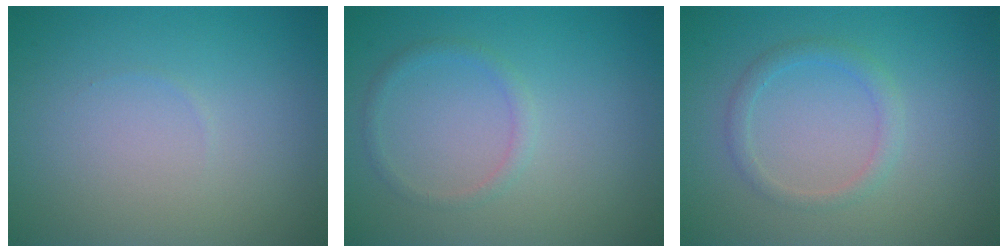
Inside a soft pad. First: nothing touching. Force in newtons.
{"total": 1.2, "press": 1.2, "slide": 0.2}
{"total": 1.6, "press": 1.6, "slide": 0.0}